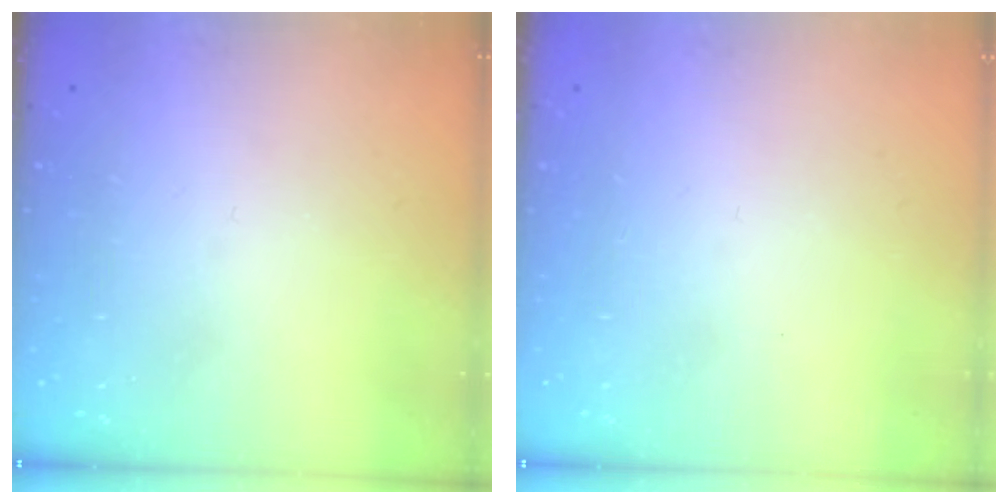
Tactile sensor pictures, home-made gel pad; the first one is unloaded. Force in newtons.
{"total": 1.5, "press": 1.5, "slide": 0.1}